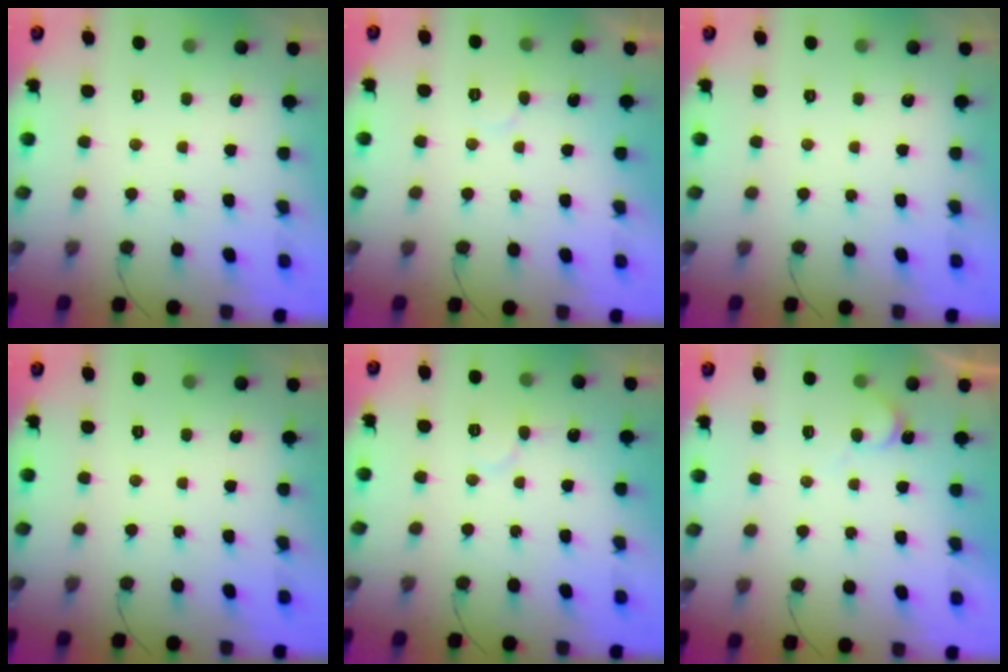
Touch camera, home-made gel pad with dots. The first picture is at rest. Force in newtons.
{"total": 3.8, "press": 3.8, "slide": 0.3}
{"total": 0.0}
{"total": 0.0}
{"total": 6.2, "press": 6.1, "slide": 0.6}
{"total": 5.9, "press": 5.9, "slide": 0.5}